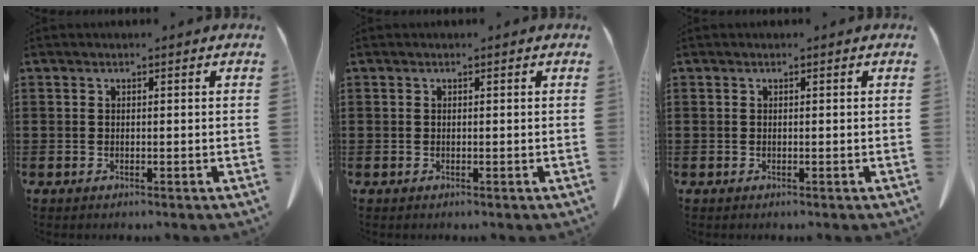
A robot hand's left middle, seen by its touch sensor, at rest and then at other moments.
{"total": 0.0}
{"total": 0.0}